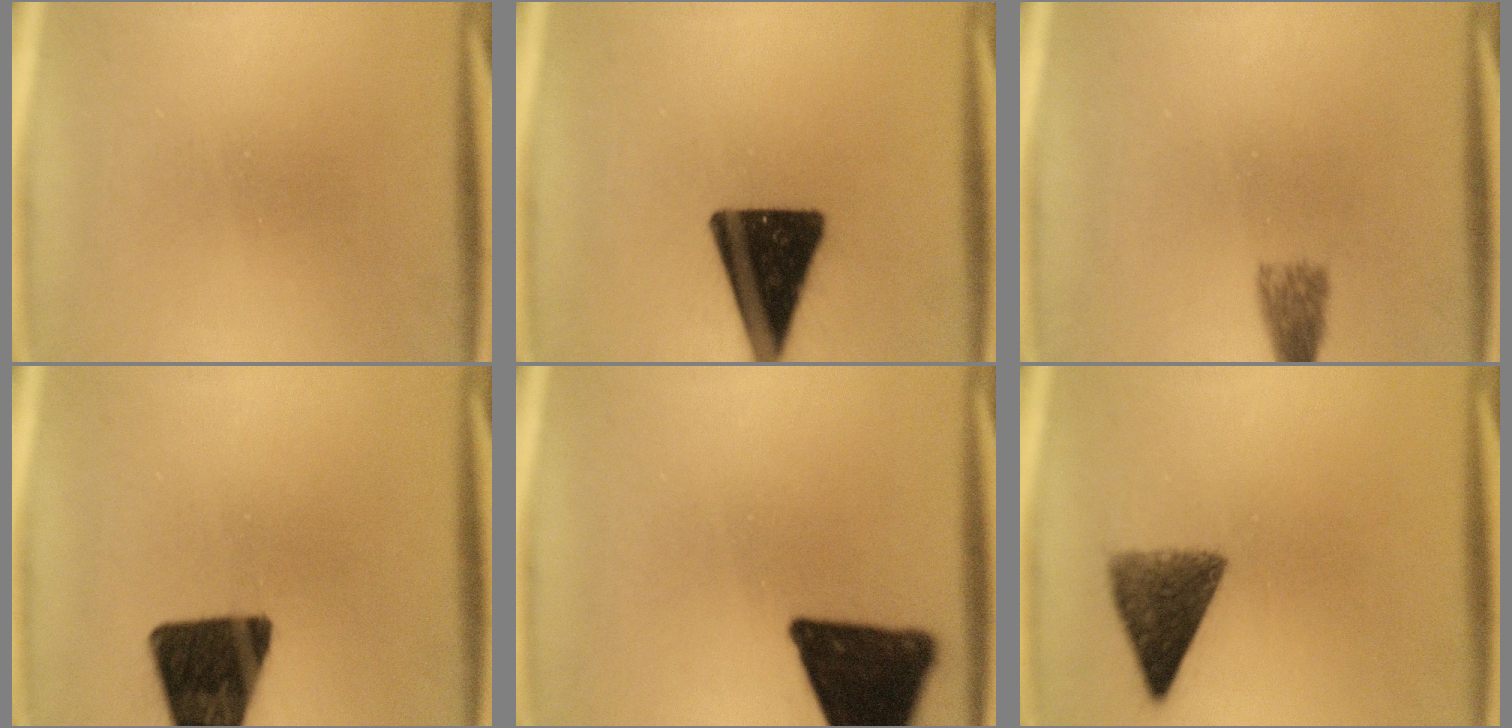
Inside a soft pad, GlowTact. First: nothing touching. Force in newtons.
{"total": 16.9}
{"total": 2.7}
{"total": 15.9}
{"total": 18.1}
{"total": 7.7}